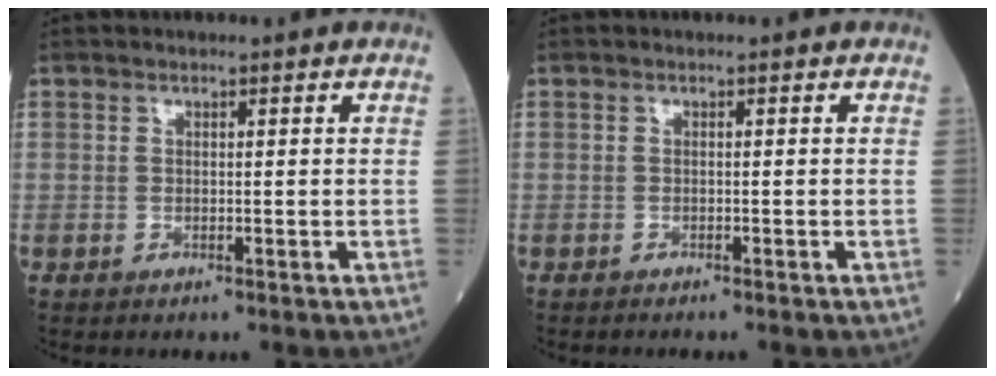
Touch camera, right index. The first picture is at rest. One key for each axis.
{"total": 1.8, "fx": -1.6, "fy": 0.0, "fz": 0.8, "tx": -0.012, "ty": -0.001, "tz": -0.018}